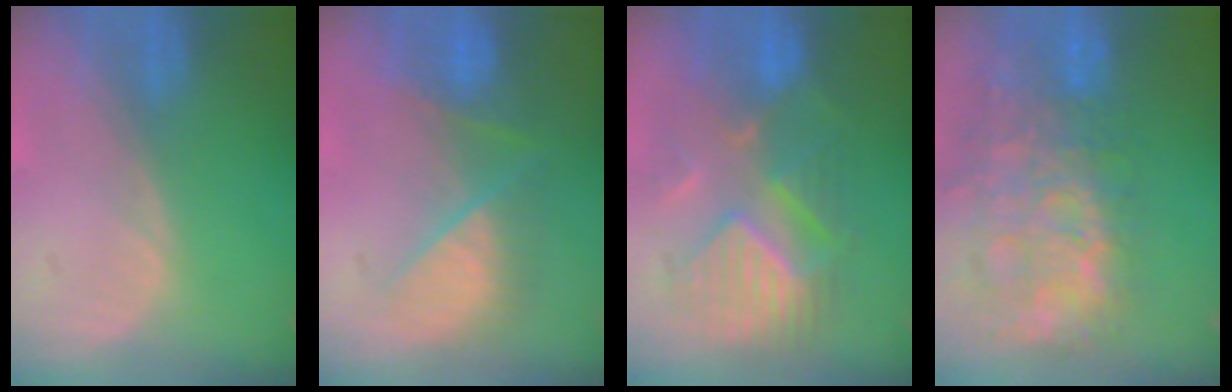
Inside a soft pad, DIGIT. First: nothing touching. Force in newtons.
{"total": 8.5, "press": 7.5, "slide": 4.1}
{"total": 9.6, "press": 9.3, "slide": 2.2}
{"total": 14.0, "press": 11.4, "slide": 8.2}